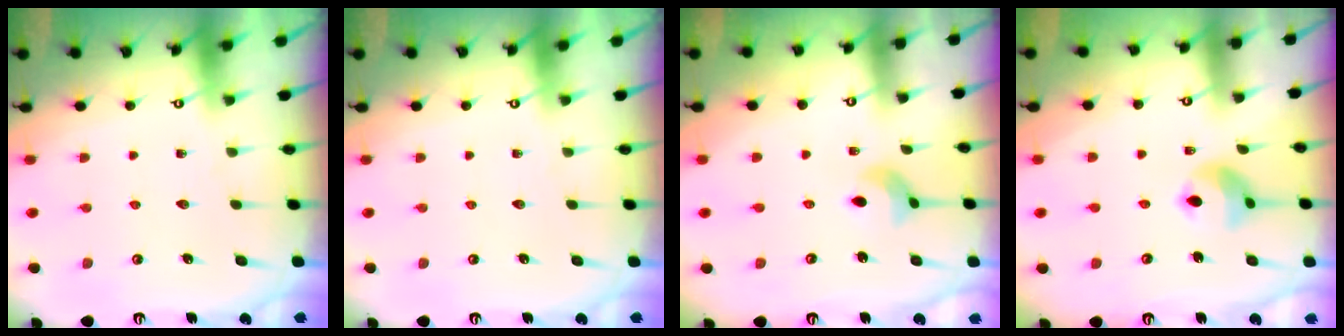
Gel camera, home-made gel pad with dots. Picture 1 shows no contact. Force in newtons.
{"total": 0.0}
{"total": 5.2, "press": 5.2, "slide": 0.4}
{"total": 8.9, "press": 8.8, "slide": 1.1}